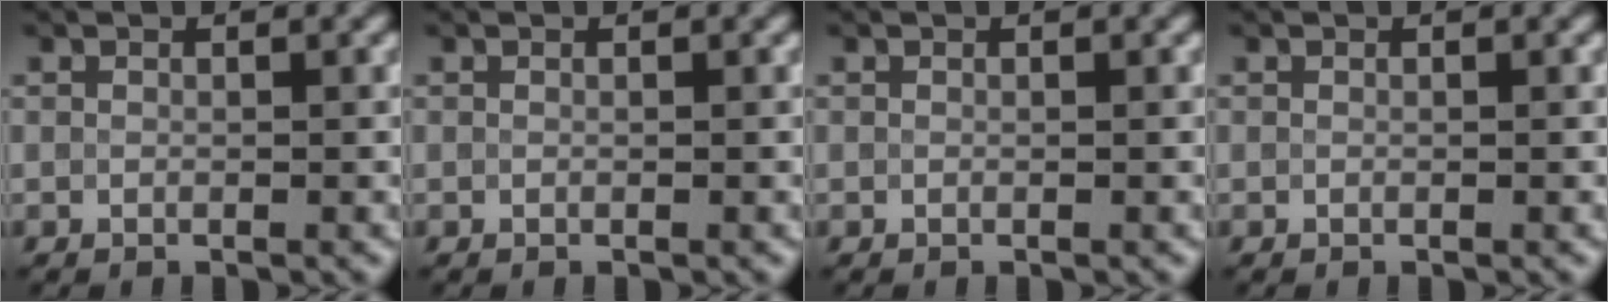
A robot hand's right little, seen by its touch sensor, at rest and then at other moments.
{"total": 0.0}
{"total": 0.0}
{"total": 0.0}